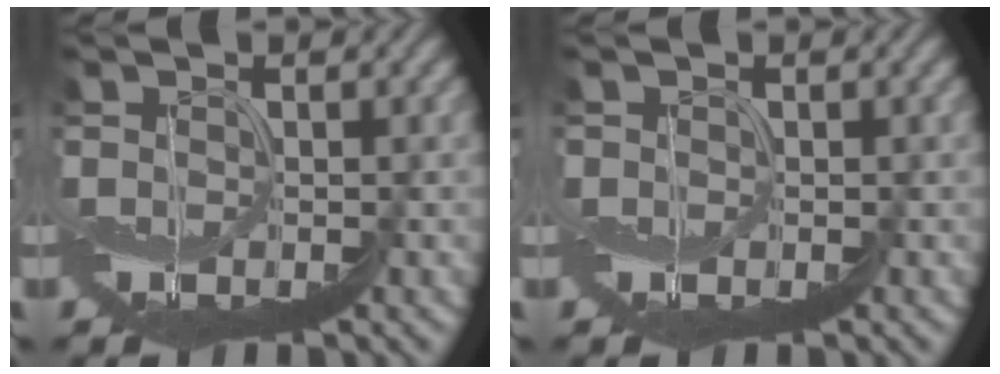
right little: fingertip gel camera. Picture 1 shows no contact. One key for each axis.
{"total": 0.9, "fx": 0.5, "fy": 0.7, "fz": 0.4, "tx": -0.008, "ty": -0.008, "tz": 0.007}